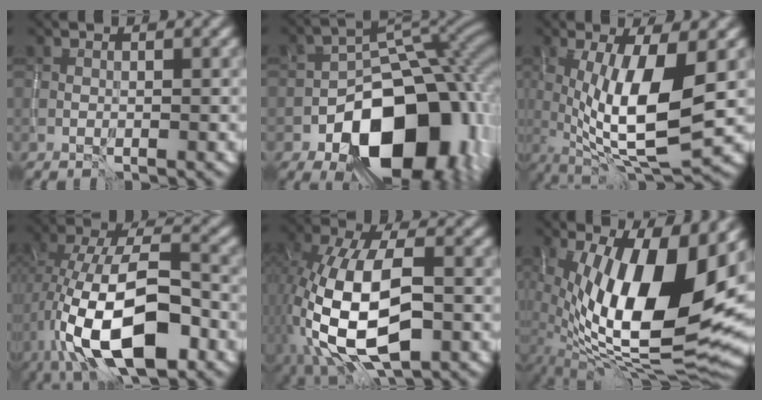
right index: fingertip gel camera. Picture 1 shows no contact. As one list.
[{"total": 15.1, "force": [-6.4, 9.3, 10.0], "torque": [-0.108, -0.007, -0.107]}, {"total": 10.3, "force": [0.1, 3.3, 9.8], "torque": [-0.170, -0.013, 0.006]}, {"total": 13.0, "force": [-4.4, 6.0, 10.7], "torque": [-0.194, 0.002, -0.082]}, {"total": 13.4, "force": [-2.4, 7.5, 10.8], "torque": [-0.238, -0.018, -0.034]}, {"total": 15.8, "force": [1.7, 6.5, 14.3], "torque": [-0.239, -0.003, 0.026]}]